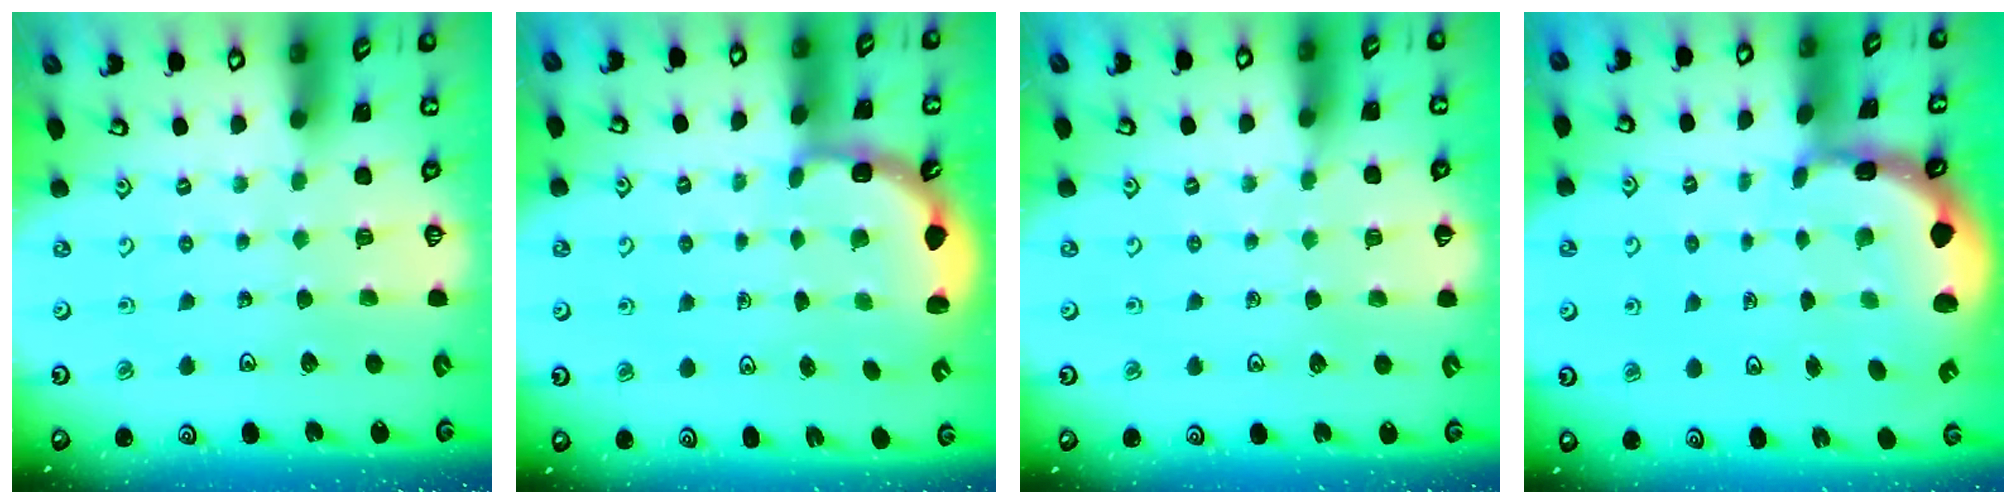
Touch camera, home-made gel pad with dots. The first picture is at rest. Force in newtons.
{"total": 3.2, "press": 2.7, "slide": 1.7}
{"total": 2.7, "press": 2.7, "slide": 0.4}
{"total": 2.5, "press": 2.4, "slide": 0.9}